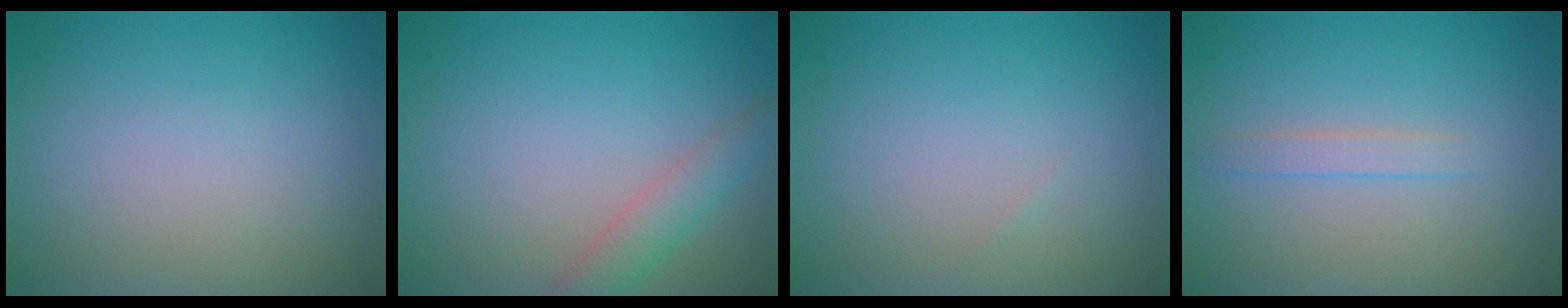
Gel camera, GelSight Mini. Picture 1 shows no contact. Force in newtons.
{"total": 2.5, "press": 2.5, "slide": 0.1}
{"total": 0.0}
{"total": 1.3, "press": 1.3, "slide": 0.1}